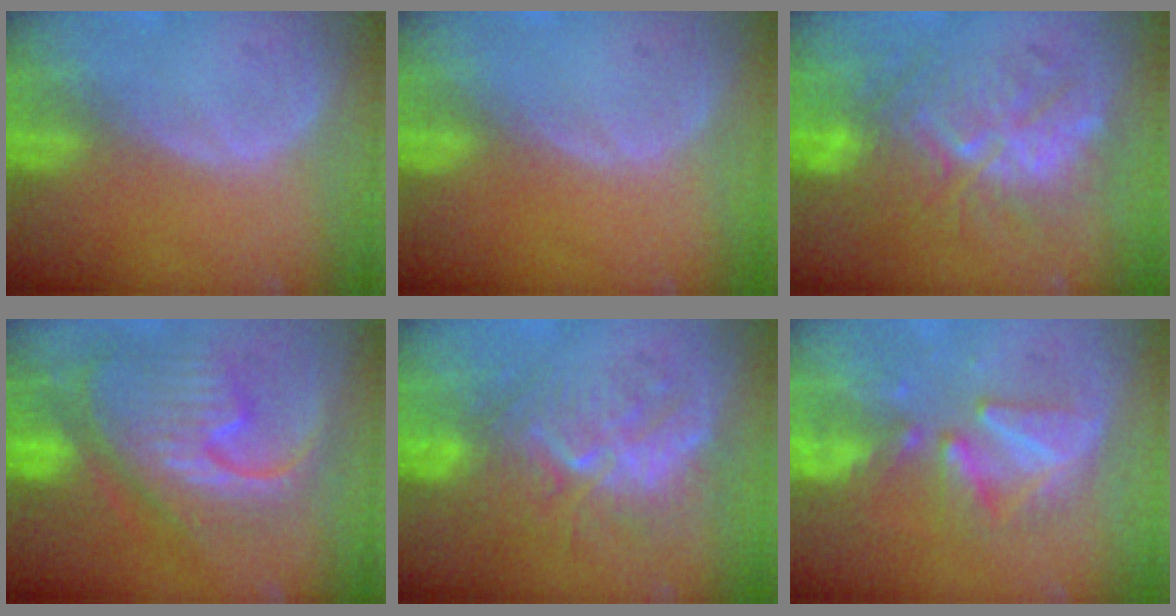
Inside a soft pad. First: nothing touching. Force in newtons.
{"total": 0.0}
{"total": 9.6, "press": 9.5, "slide": 1.5}
{"total": 12.5, "press": 12.4, "slide": 1.4}
{"total": 9.3, "press": 8.6, "slide": 3.5}
{"total": 8.2, "press": 8.0, "slide": 1.8}